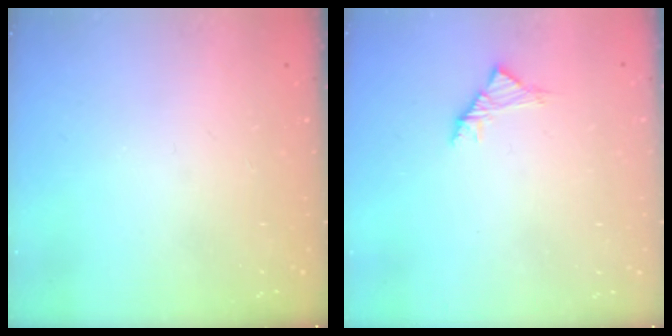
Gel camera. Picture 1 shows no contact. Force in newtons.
{"total": 2.8, "press": 2.6, "slide": 0.8}